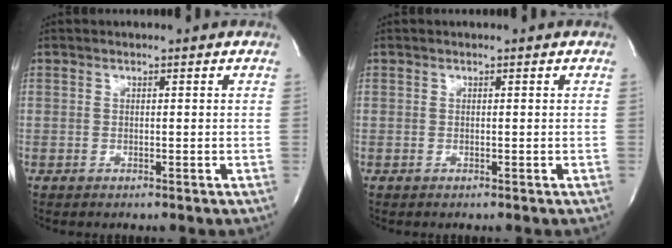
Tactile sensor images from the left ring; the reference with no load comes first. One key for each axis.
{"total": 0.0}